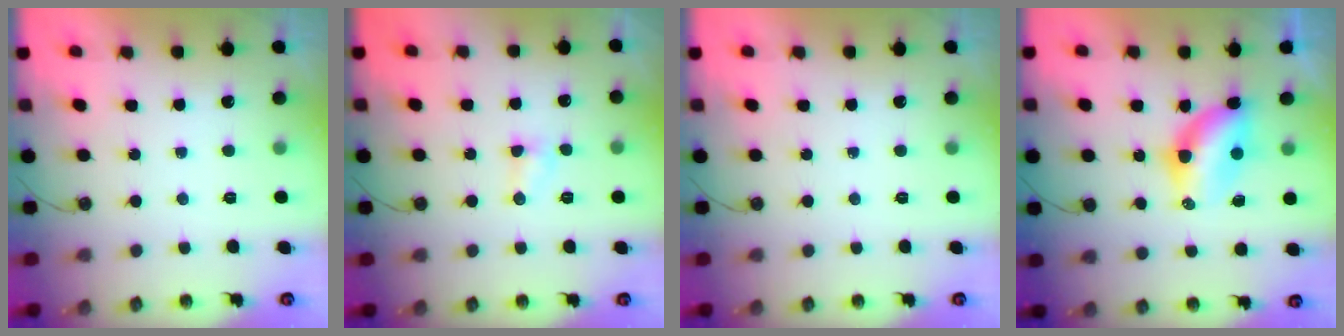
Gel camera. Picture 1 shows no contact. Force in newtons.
{"total": 3.0, "press": 3.0, "slide": 0.4}
{"total": 0.0}
{"total": 8.7, "press": 7.8, "slide": 3.7}